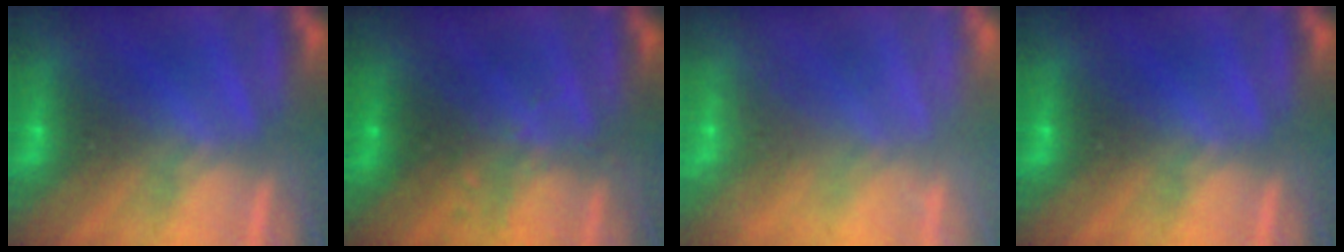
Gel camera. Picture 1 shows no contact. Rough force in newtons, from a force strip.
{"total": 2.8}
{"total": 5.6}
{"total": 0.0}